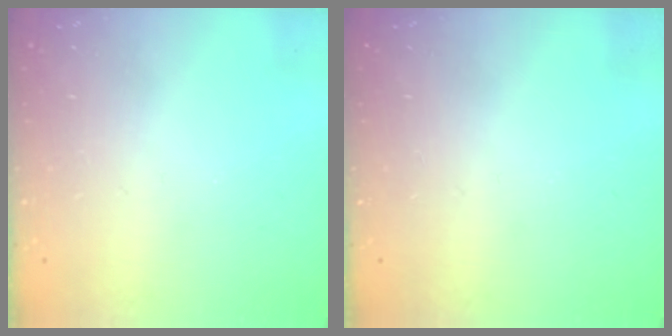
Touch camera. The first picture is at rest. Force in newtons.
{"total": 0.0}